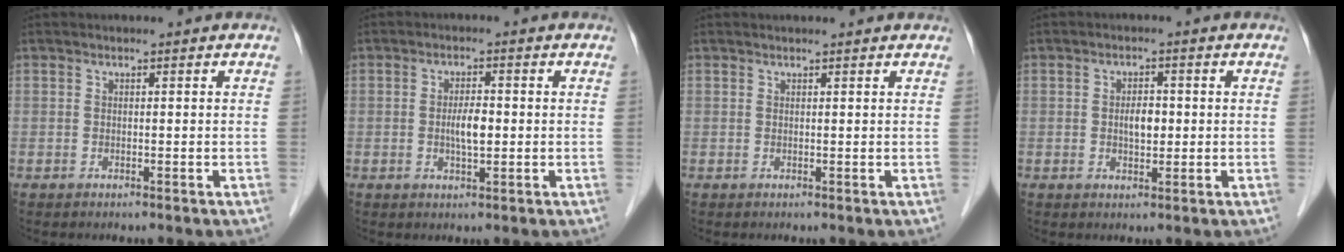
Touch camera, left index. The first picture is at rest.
{"total": 3.4, "force": [-0.2, 0.9, 3.2], "torque": [-0.060, 0.000, -0.002]}
{"total": 2.4, "force": [2.3, 0.1, 0.6], "torque": [-0.010, 0.011, 0.024]}
{"total": 2.9, "force": [0.0, 1.5, 2.5], "torque": [-0.044, 0.003, 0.002]}